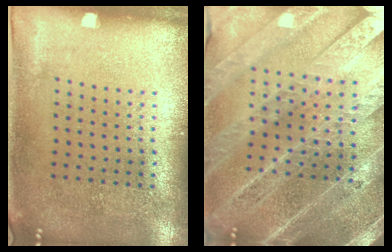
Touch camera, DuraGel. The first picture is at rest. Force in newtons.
{"total": 4.7, "press": 4.1, "slide": 2.2}